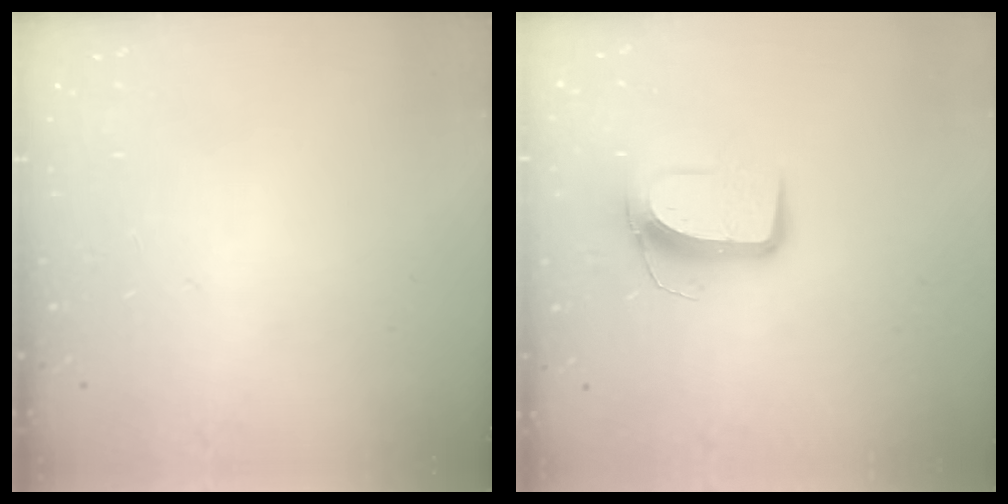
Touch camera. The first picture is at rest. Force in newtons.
{"total": 10.3, "press": 10.3, "slide": 0.8}